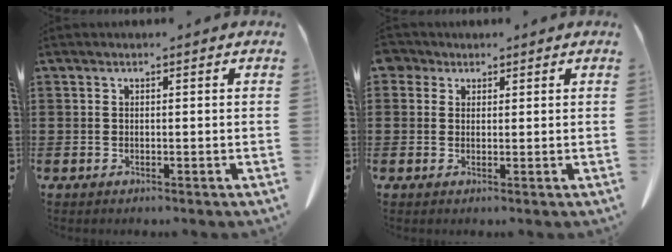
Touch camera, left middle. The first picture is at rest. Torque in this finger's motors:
{"motor_torque": [0.18, -0.17, 0.01, 0.01]}